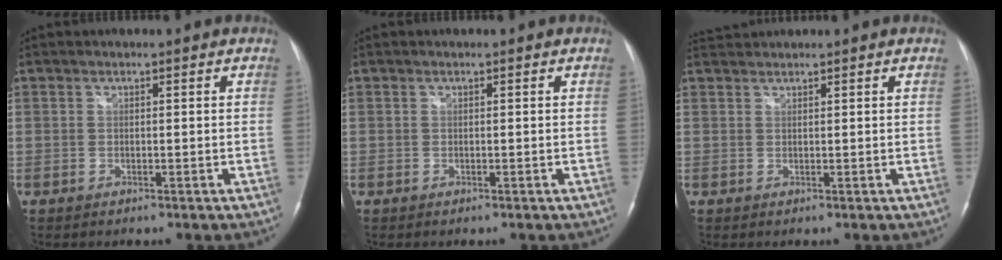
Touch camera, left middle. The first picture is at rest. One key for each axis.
{"total": 0.0}
{"total": 1.9, "fx": 1.9, "fy": -0.2, "fz": 0.0, "tx": -0.007, "ty": 0.014, "tz": 0.043}